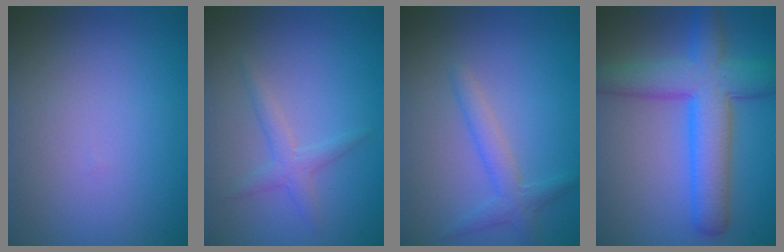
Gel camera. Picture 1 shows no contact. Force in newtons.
{"total": 1.8, "press": 1.8, "slide": 0.1}
{"total": 2.2, "press": 2.2, "slide": 0.1}
{"total": 7.4, "press": 7.4, "slide": 0.2}